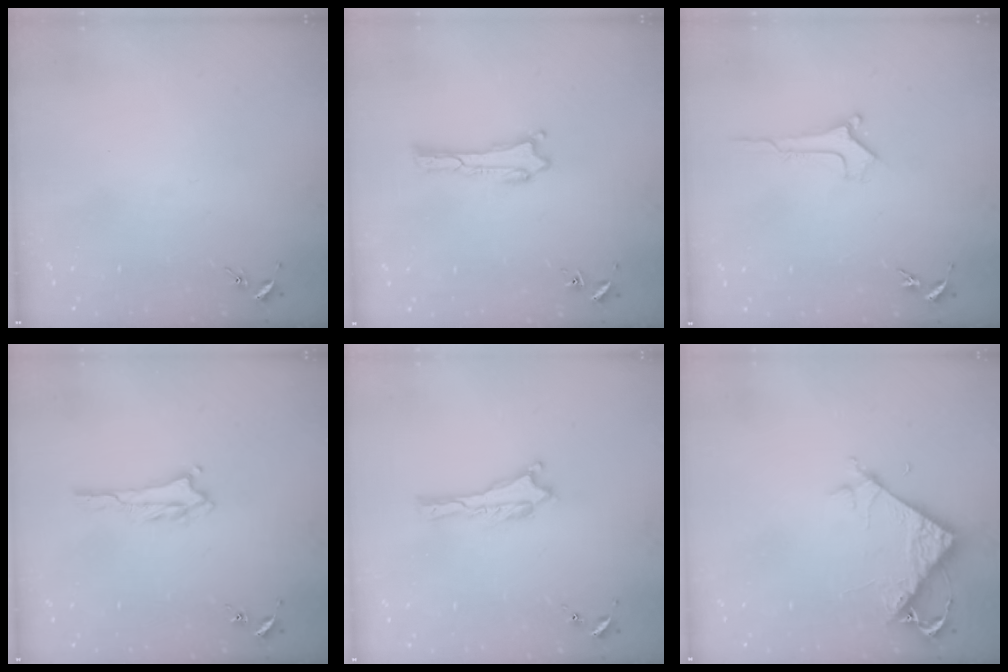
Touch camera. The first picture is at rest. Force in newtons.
{"total": 0.0}
{"total": 0.6, "press": 0.6, "slide": 0.1}
{"total": 2.1, "press": 2.1, "slide": 0.3}
{"total": 0.0}
{"total": 5.1, "press": 5.0, "slide": 0.4}